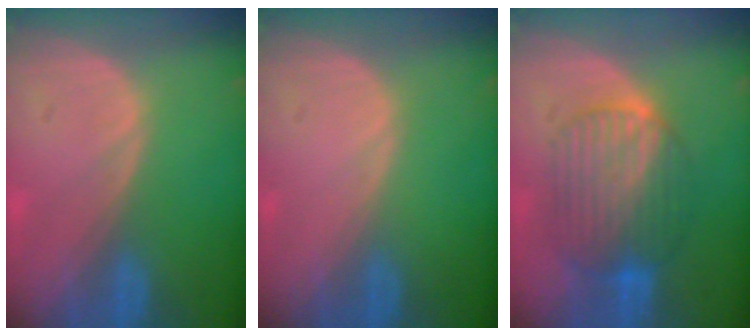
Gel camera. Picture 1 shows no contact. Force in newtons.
{"total": 0.0}
{"total": 8.4, "press": 8.4, "slide": 0.5}